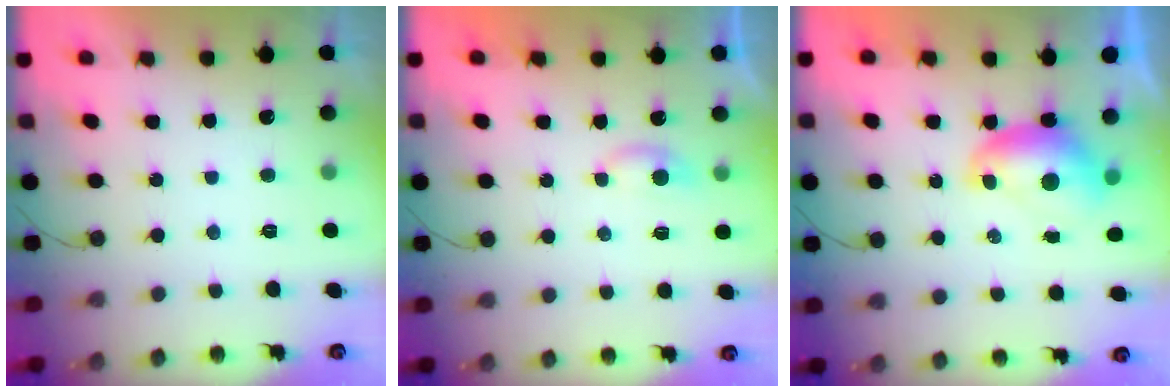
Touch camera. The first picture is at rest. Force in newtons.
{"total": 3.3, "press": 3.2, "slide": 0.5}
{"total": 8.0, "press": 8.0, "slide": 0.3}